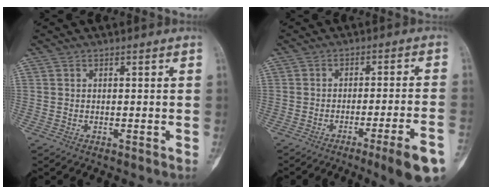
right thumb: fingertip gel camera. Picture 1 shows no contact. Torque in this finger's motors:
{"motor_torque": [1.56, 0.84, 0.70, -0.86, 0.06]}